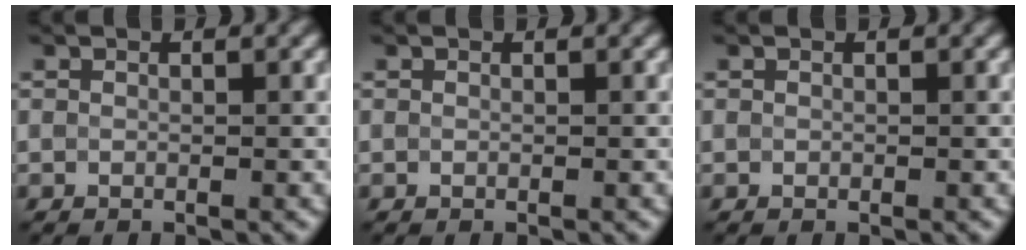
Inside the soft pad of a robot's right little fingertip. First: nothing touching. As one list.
[{"total": 0.0}, {"total": 0.0}]